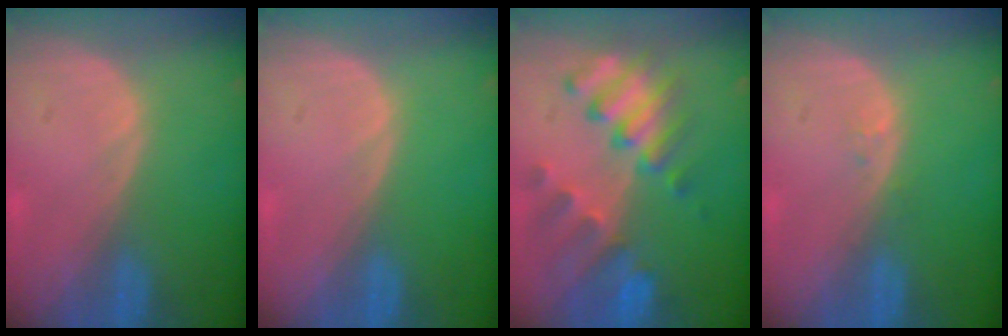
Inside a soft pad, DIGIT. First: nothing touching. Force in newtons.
{"total": 0.0}
{"total": 9.8, "press": 8.7, "slide": 4.7}
{"total": 0.6, "press": 0.6, "slide": 0.1}